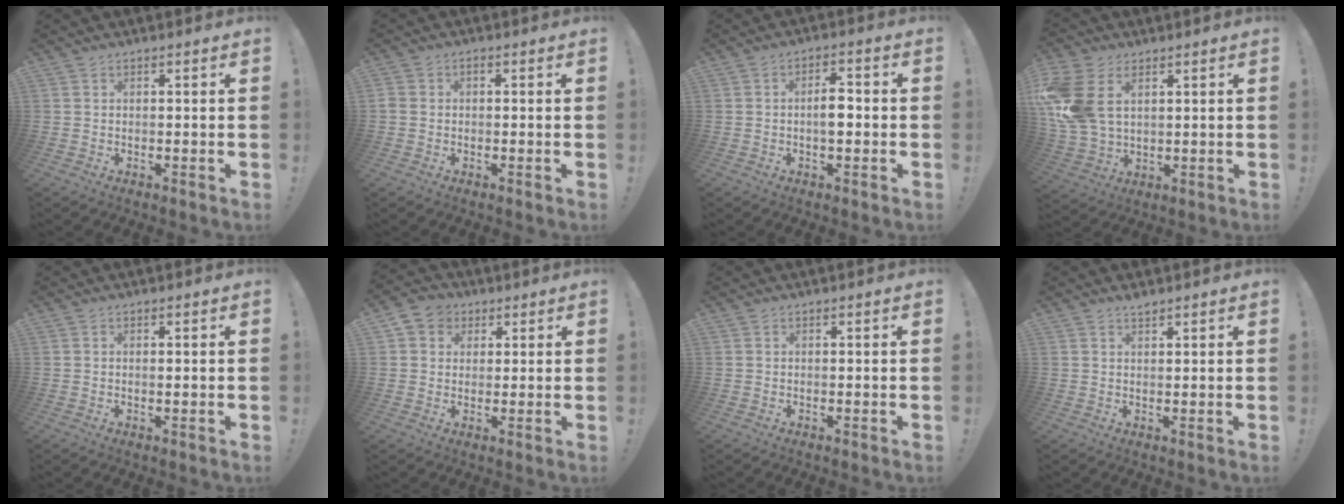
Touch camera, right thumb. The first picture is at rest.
{"total": 2.3, "force": [-0.9, 1.8, 1.1], "torque": [-0.016, 0.009, -0.016]}
{"total": 5.8, "force": [-1.0, 3.0, 4.9], "torque": [-0.079, 0.009, -0.022]}
{"total": 15.5, "force": [4.6, 10.4, 10.6], "torque": [-0.208, -0.016, 0.088]}
{"total": 0.9, "force": [0.2, -0.1, 0.8], "torque": [-0.001, -0.007, 0.001]}
{"total": 5.7, "force": [1.7, 5.2, 1.7], "torque": [-0.021, -0.004, 0.033]}
{"total": 0.0}
{"total": 1.8, "force": [1.7, 0.2, 0.6], "torque": [-0.006, -0.009, 0.030]}